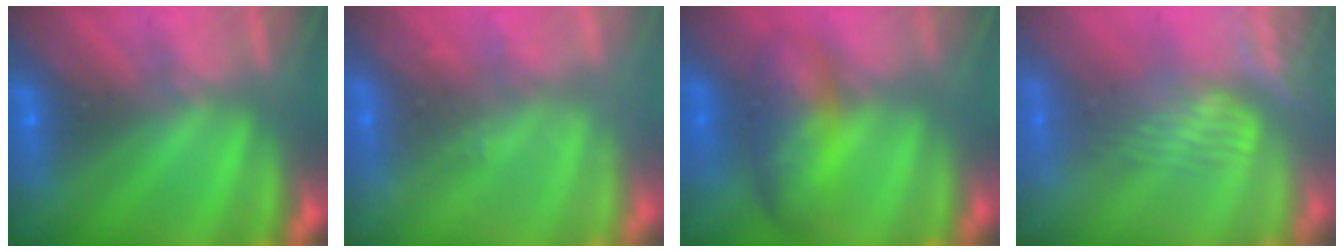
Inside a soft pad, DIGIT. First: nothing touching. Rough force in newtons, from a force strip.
{"total": 2.3}
{"total": 8.0}
{"total": 3.4}